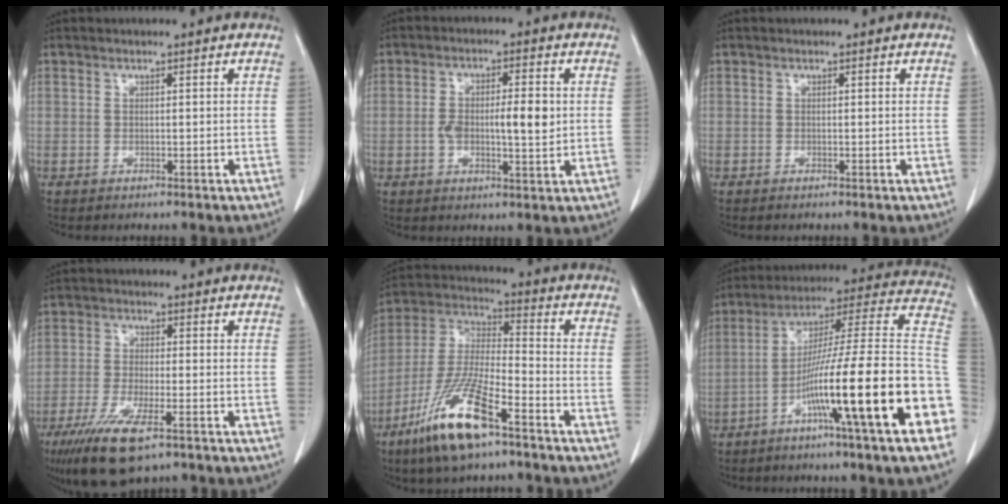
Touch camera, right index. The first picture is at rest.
{"total": 7.6, "force": [0.0, 2.2, 7.2], "torque": [-0.130, 0.005, 0.002]}
{"total": 0.0}
{"total": 10.3, "force": [-6.4, 2.2, 7.8], "torque": [-0.147, -0.025, -0.108]}
{"total": 15.4, "force": [-9.3, 2.9, 12.0], "torque": [-0.253, -0.028, -0.174]}
{"total": 24.6, "force": [-9.2, -0.2, 22.8], "torque": [-0.270, -0.004, -0.157]}